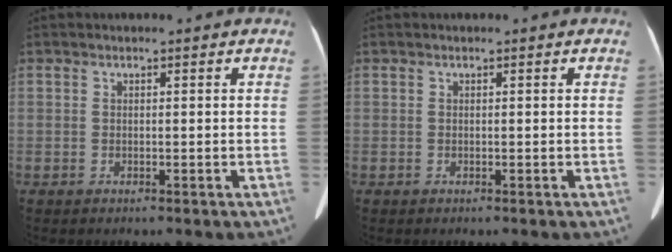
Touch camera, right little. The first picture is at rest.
{"total": 0.0}